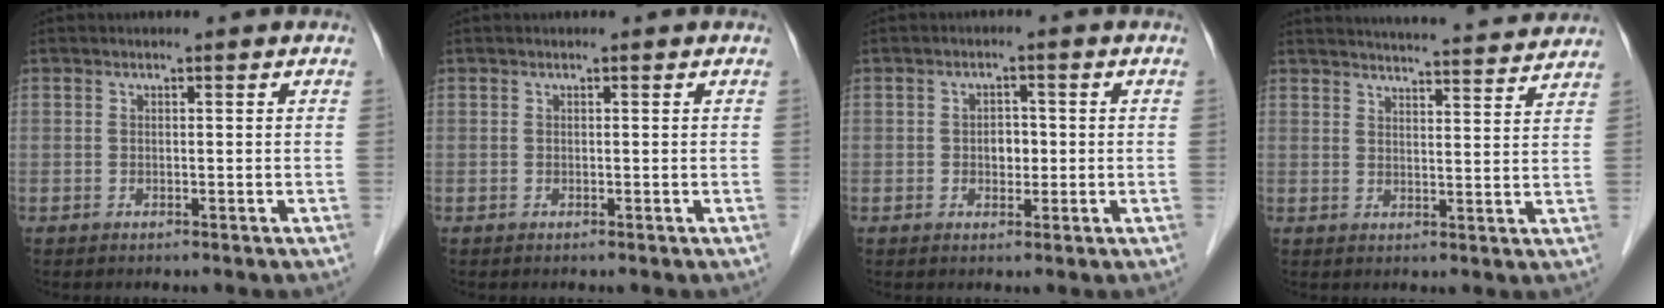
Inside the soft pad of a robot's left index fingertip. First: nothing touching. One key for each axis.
{"total": 0.0}
{"total": 2.5, "fx": -0.2, "fy": 1.7, "fz": 1.8, "tx": -0.026, "ty": 0.006, "tz": 0.000}
{"total": 16.7, "fx": 16.0, "fy": 0.9, "fz": 4.9, "tx": -0.071, "ty": 0.000, "tz": 0.201}